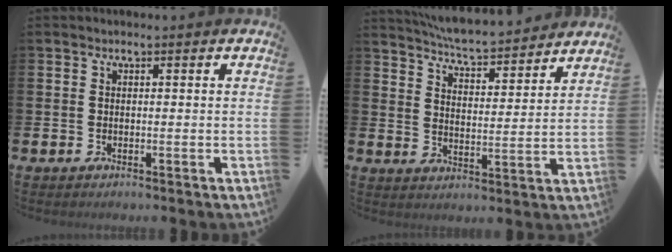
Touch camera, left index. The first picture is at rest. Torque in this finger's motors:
{"motor_torque": [0.43, -1.71, 0.66, 0.13]}